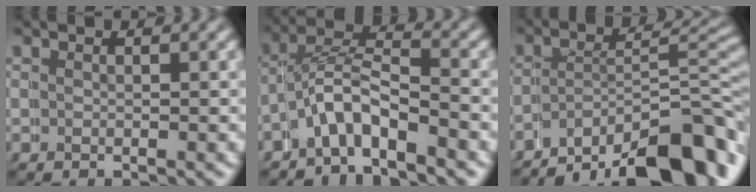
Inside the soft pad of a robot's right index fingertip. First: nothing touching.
{"total": 4.0, "force": [-2.2, 2.6, 2.0], "torque": [-0.049, -0.012, -0.049]}
{"total": 11.5, "force": [-7.4, 4.7, 7.4], "torque": [-0.105, -0.032, -0.102]}